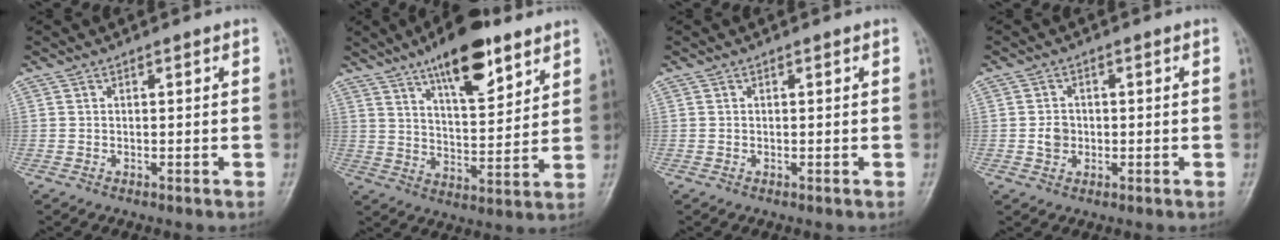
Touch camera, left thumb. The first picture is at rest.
{"total": 15.2, "force": [9.5, 5.6, 10.5], "torque": [-0.131, -0.049, 0.152]}
{"total": 0.0}
{"total": 2.9, "force": [-0.3, 2.5, 1.4], "torque": [-0.012, 0.004, -0.007]}